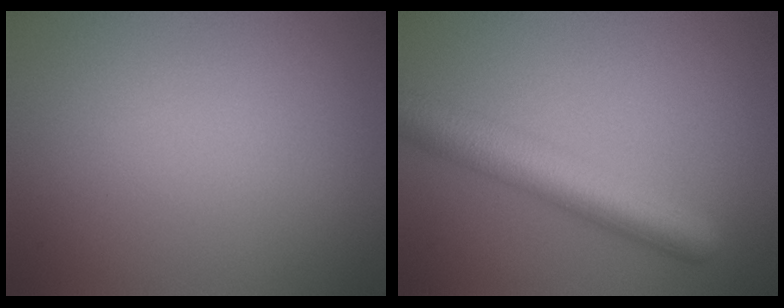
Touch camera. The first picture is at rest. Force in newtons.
{"total": 6.0, "press": 6.0, "slide": 0.1}